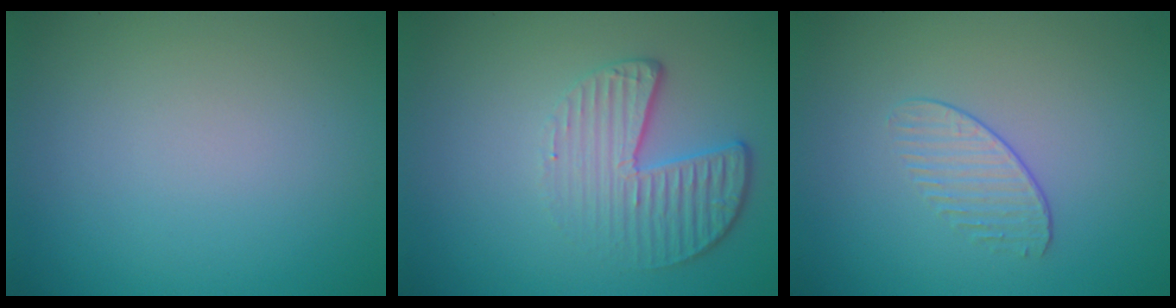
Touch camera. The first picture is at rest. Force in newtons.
{"total": 4.4, "press": 3.1, "slide": 3.1}
{"total": 1.3, "press": 0.7, "slide": 1.1}